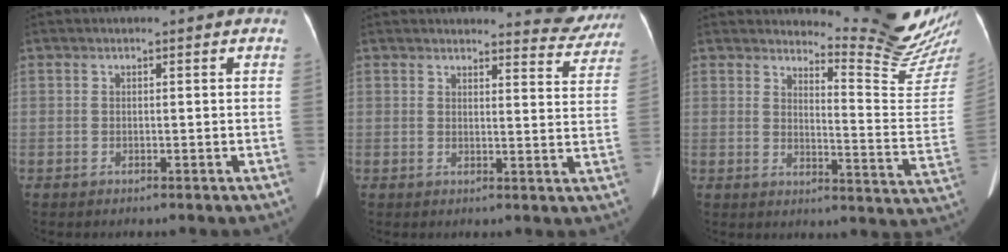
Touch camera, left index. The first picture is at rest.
{"total": 7.4, "force": [7.3, 1.2, 0.5], "torque": [0.013, -0.031, 0.065]}
{"total": 13.8, "force": [13.5, -2.0, 1.9], "torque": [-0.023, -0.133, 0.155]}